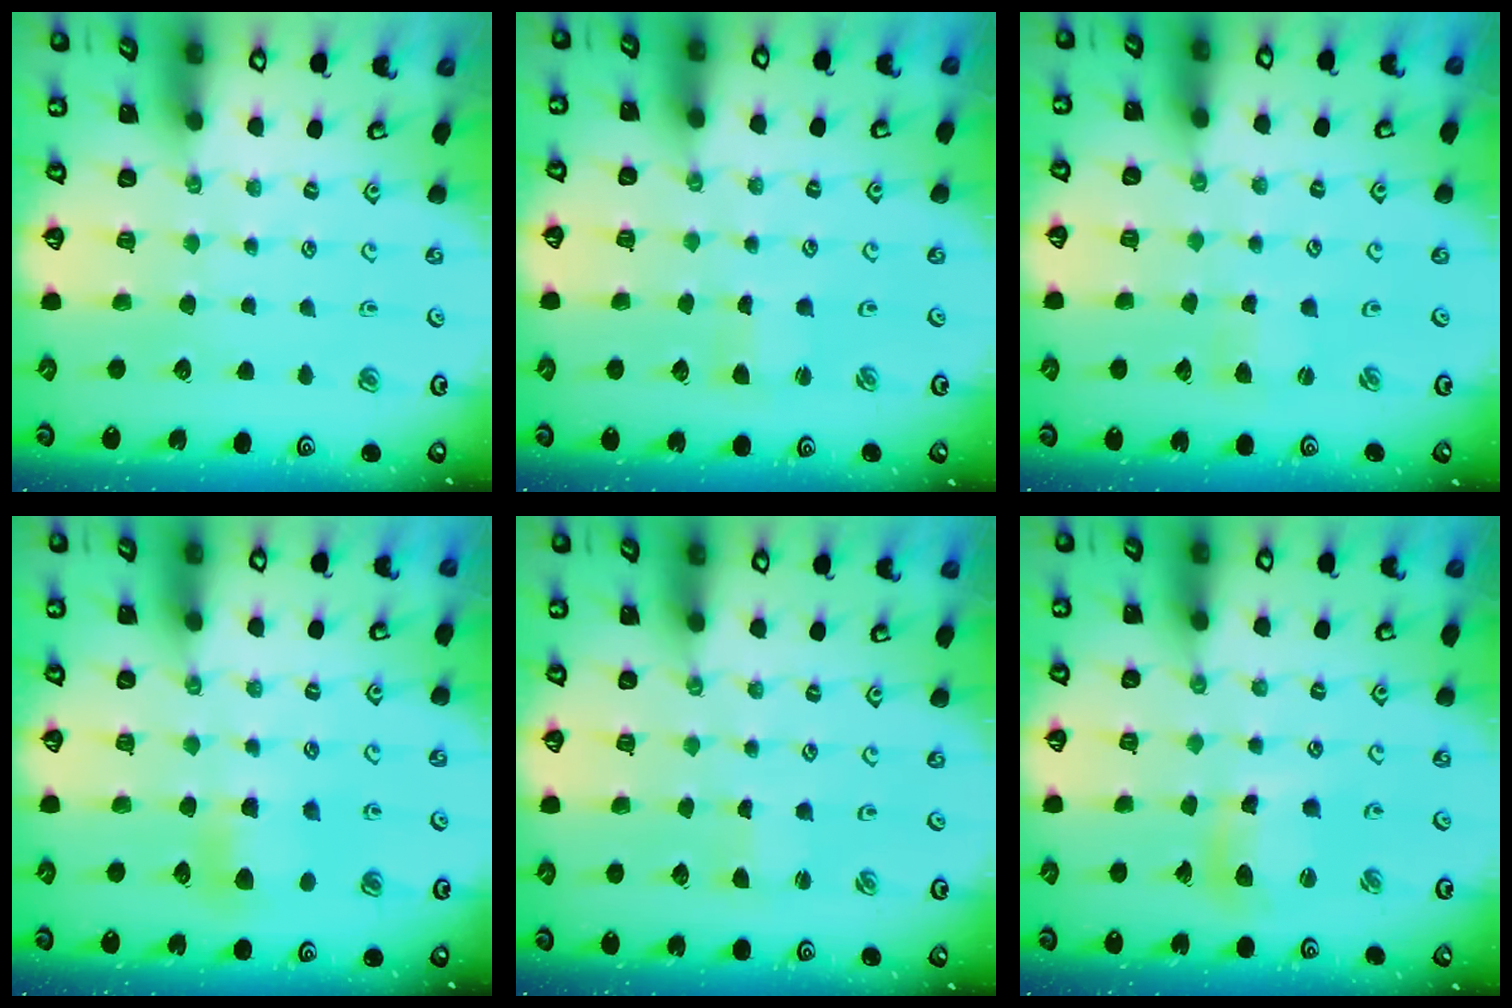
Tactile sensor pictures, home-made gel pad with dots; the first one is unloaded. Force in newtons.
{"total": 2.3, "press": 2.3, "slide": 0.5}
{"total": 2.5, "press": 2.4, "slide": 0.5}
{"total": 7.1, "press": 7.1, "slide": 0.5}
{"total": 1.5, "press": 1.4, "slide": 0.3}
{"total": 9.7, "press": 9.6, "slide": 1.2}